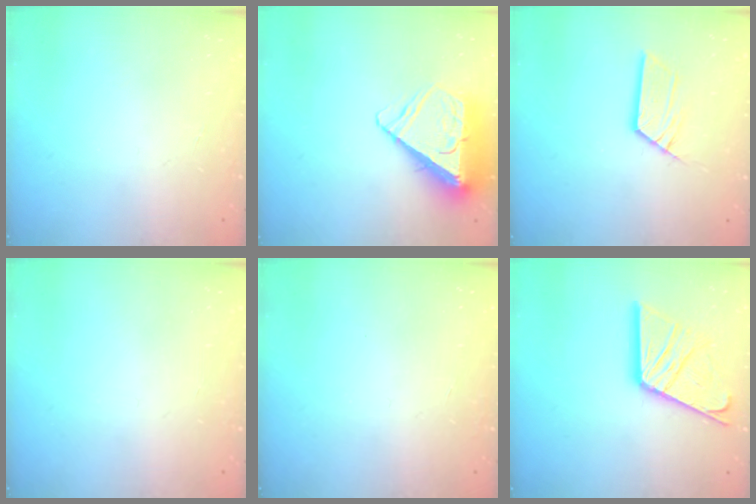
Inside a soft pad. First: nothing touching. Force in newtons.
{"total": 11.5, "press": 11.4, "slide": 1.3}
{"total": 8.4, "press": 8.3, "slide": 0.4}
{"total": 0.0}
{"total": 0.0}
{"total": 17.7, "press": 17.6, "slide": 1.9}